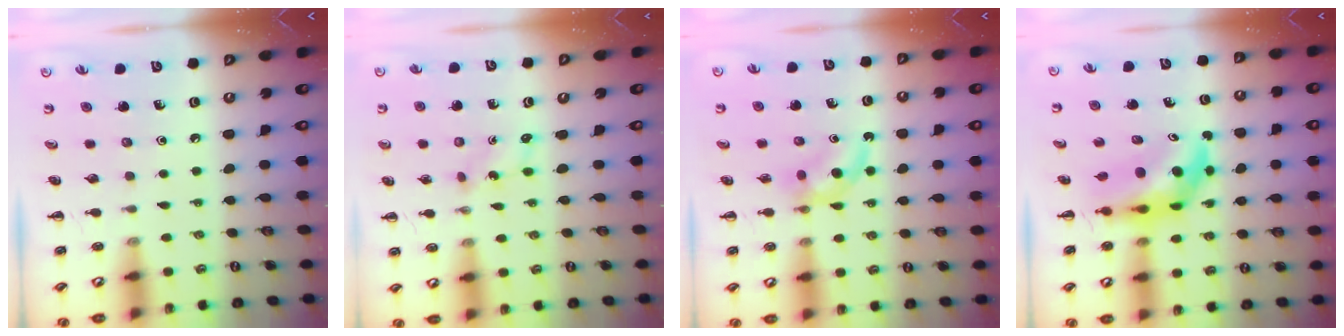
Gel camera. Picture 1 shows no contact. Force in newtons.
{"total": 1.7, "press": 1.6, "slide": 0.6}
{"total": 4.5, "press": 4.1, "slide": 1.7}
{"total": 6.1, "press": 5.8, "slide": 1.9}